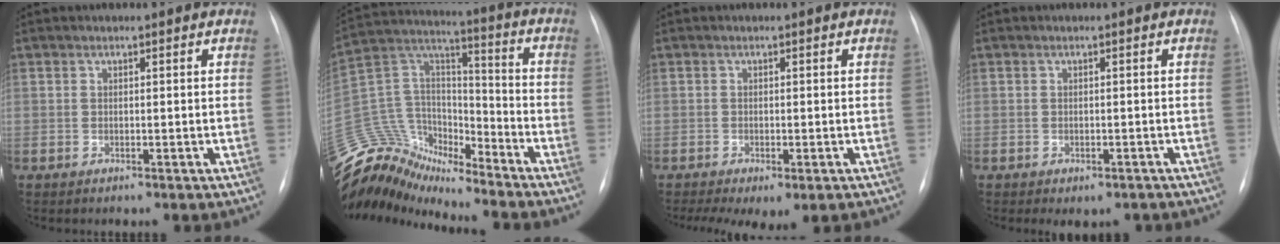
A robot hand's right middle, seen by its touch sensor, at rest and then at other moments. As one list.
[{"total": 15.3, "force": [-14.6, 3.8, 2.1], "torque": [-0.047, 0.079, -0.272]}, {"total": 6.8, "force": [-4.3, 2.5, 4.6], "torque": [-0.067, -0.013, -0.062]}, {"total": 3.3, "force": [-2.5, 1.8, 1.2], "torque": [-0.009, 0.005, -0.026]}]